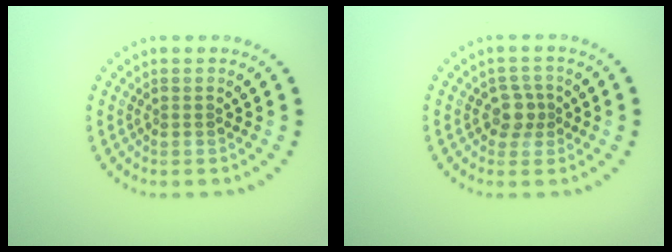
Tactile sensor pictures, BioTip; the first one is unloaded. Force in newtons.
{"total": 2.0, "press": 1.7, "slide": 1.0}